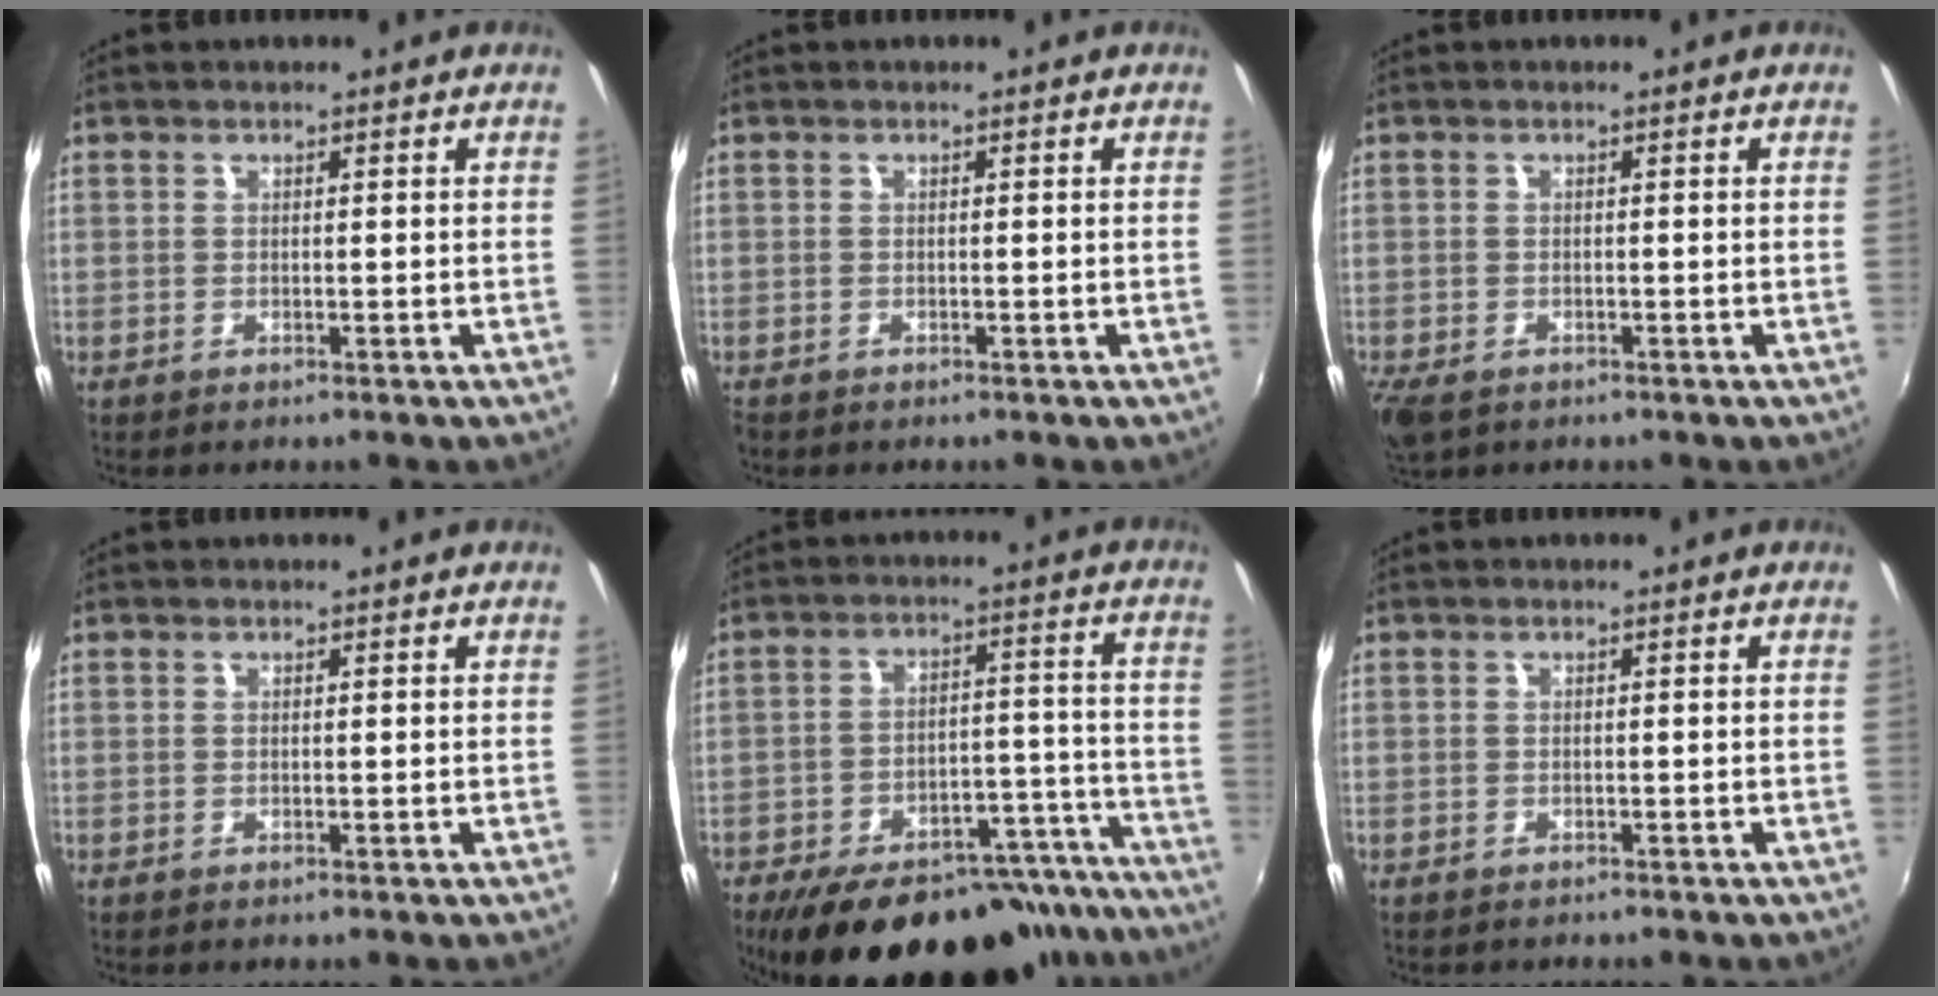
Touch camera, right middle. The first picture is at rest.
{"total": 0.5, "force": [-0.4, 0.3, 0.0], "torque": [-0.002, -0.003, -0.010]}
{"total": 4.4, "force": [-2.7, 2.4, 2.5], "torque": [-0.059, -0.019, -0.048]}
{"total": 0.0}
{"total": 27.4, "force": [-22.9, 9.7, 11.5], "torque": [-0.183, 0.025, -0.291]}
{"total": 1.1, "force": [-1.0, 0.5, 0.2], "torque": [-0.008, -0.003, -0.014]}